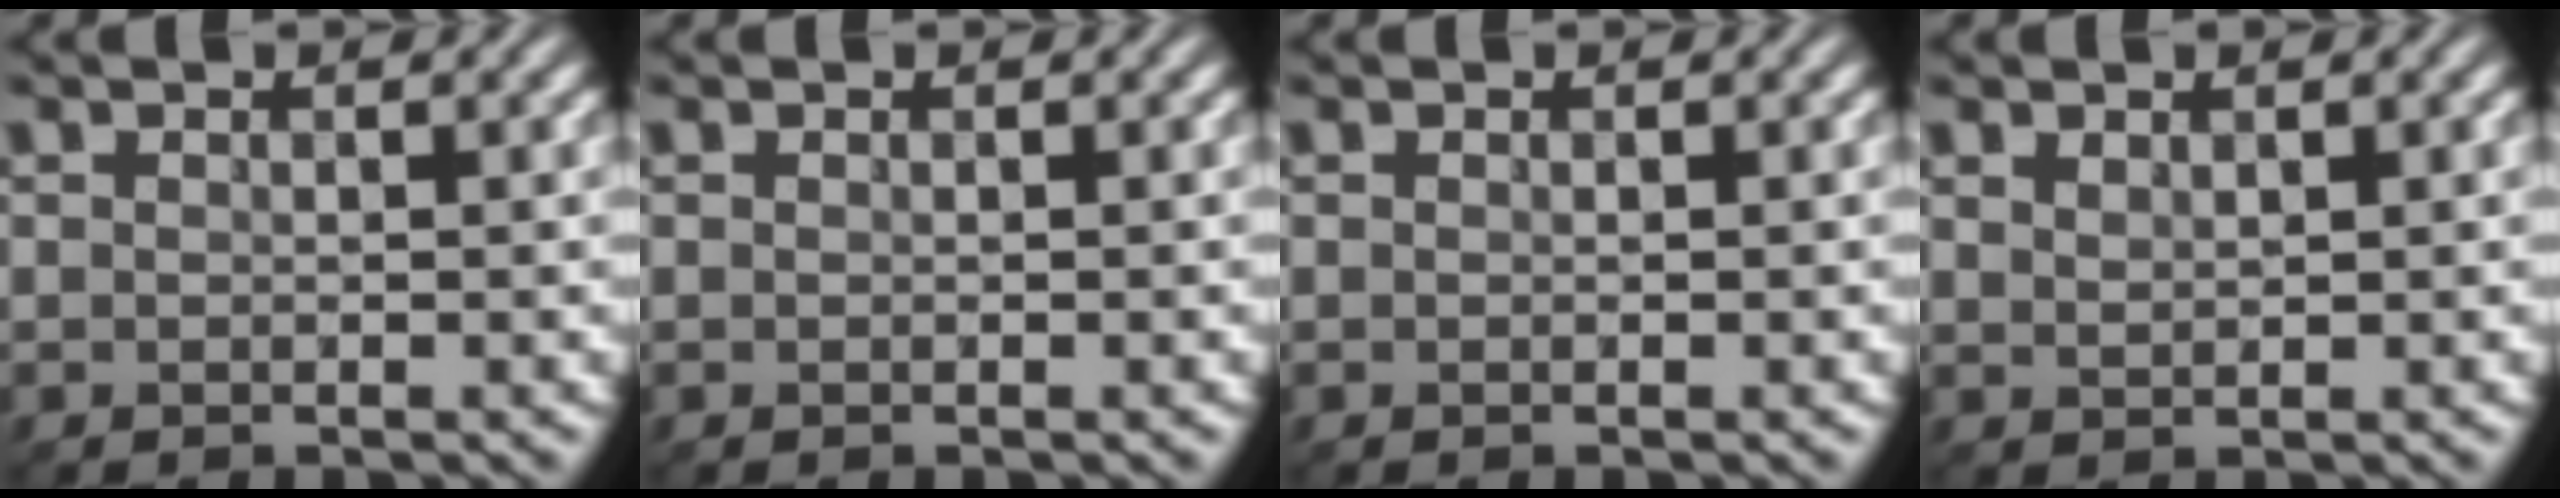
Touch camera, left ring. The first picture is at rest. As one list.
[{"total": 0.0}, {"total": 0.0}, {"total": 0.9, "force": [0.7, 0.4, 0.4], "torque": [-0.013, -0.001, 0.018]}]